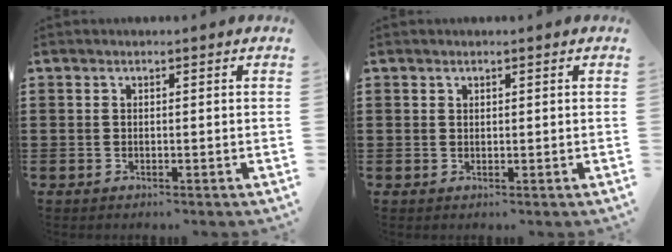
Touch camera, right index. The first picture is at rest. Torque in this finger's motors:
{"motor_torque": [0.36, 0.21, -0.01, -0.01]}